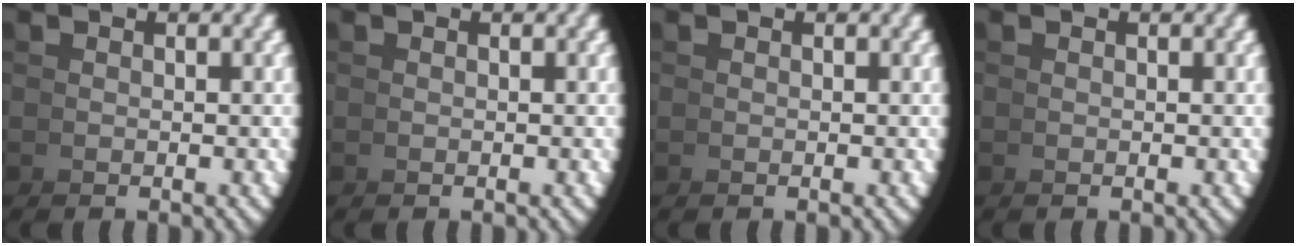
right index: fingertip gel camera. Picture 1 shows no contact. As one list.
[{"total": 0.0}, {"total": 0.0}, {"total": 0.0}]